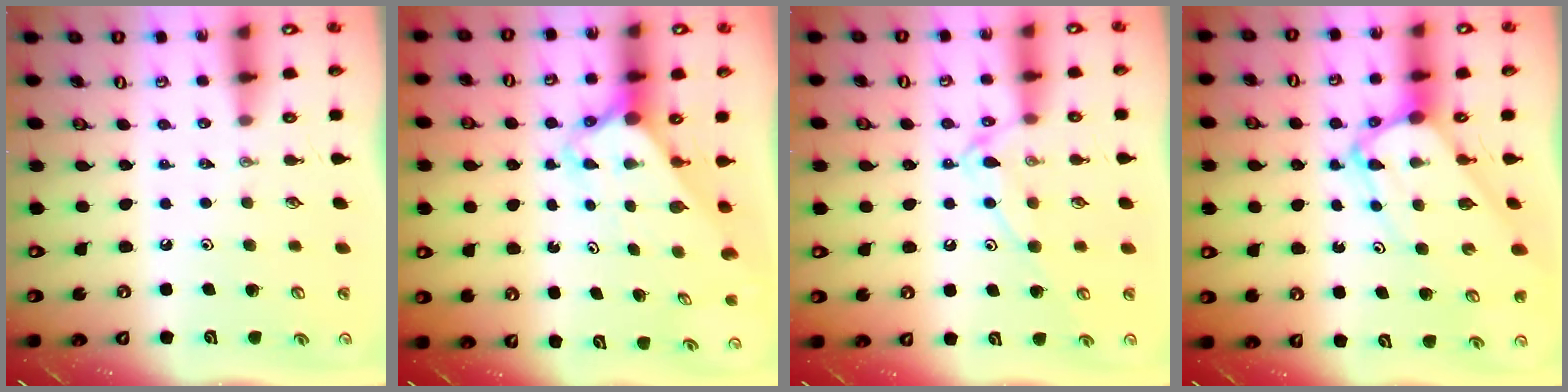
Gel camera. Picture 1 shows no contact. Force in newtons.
{"total": 2.8, "press": 2.8, "slide": 0.2}
{"total": 11.4, "press": 11.4, "slide": 1.1}
{"total": 8.0, "press": 8.0, "slide": 0.7}